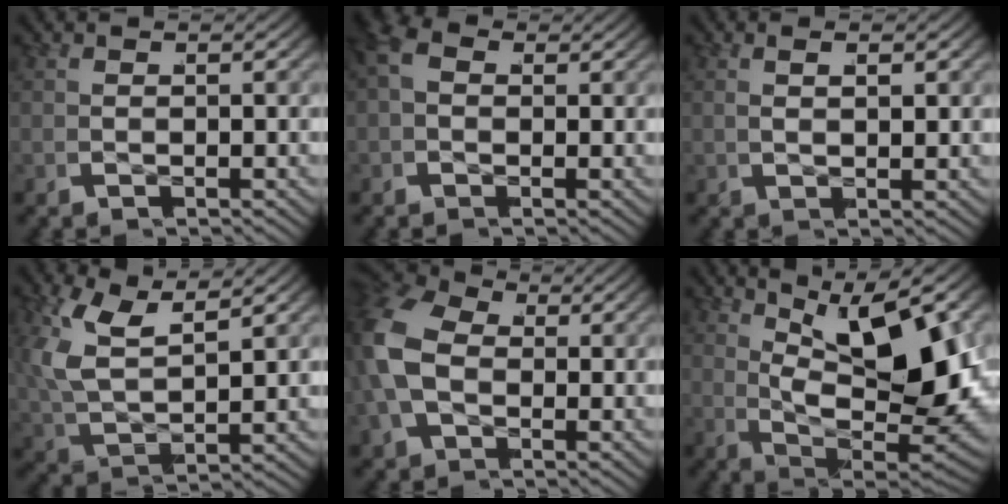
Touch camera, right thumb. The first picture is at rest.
{"total": 3.0, "force": [0.3, 2.3, 1.8], "torque": [-0.037, -0.008, 0.009]}
{"total": 1.4, "force": [0.6, 0.2, 1.3], "torque": [-0.018, 0.004, 0.017]}
{"total": 7.2, "force": [2.1, 4.7, 5.0], "torque": [-0.145, -0.018, 0.056]}
{"total": 10.2, "force": [0.6, 7.9, 6.4], "torque": [-0.163, -0.018, 0.019]}
{"total": 15.1, "force": [1.7, 7.3, 13.2], "torque": [-0.220, -0.036, 0.055]}